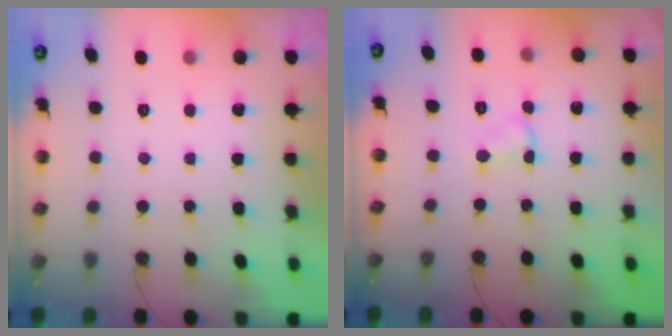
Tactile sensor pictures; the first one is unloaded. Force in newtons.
{"total": 2.9, "press": 2.9, "slide": 0.5}